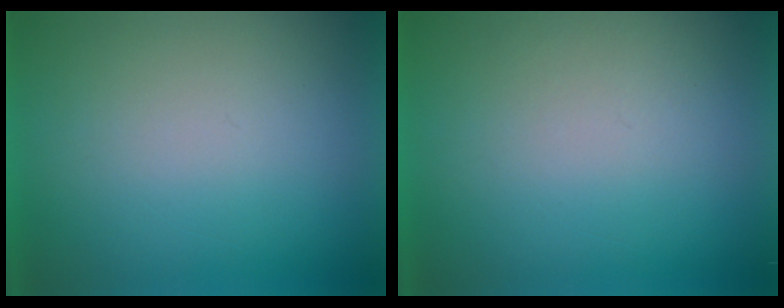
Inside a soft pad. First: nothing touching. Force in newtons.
{"total": 1.5}